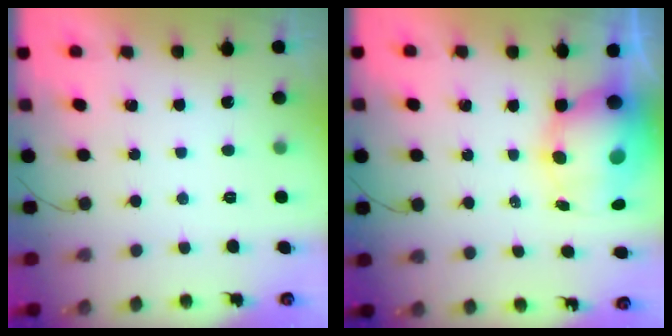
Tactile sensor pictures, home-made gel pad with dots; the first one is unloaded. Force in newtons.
{"total": 10.6, "press": 10.2, "slide": 2.9}